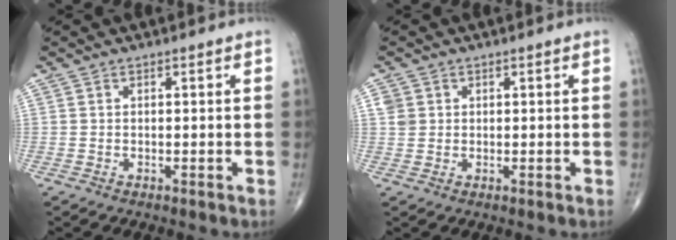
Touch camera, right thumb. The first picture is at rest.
{"total": 2.5, "force": [0.7, 2.3, 0.8], "torque": [-0.004, -0.001, 0.015]}